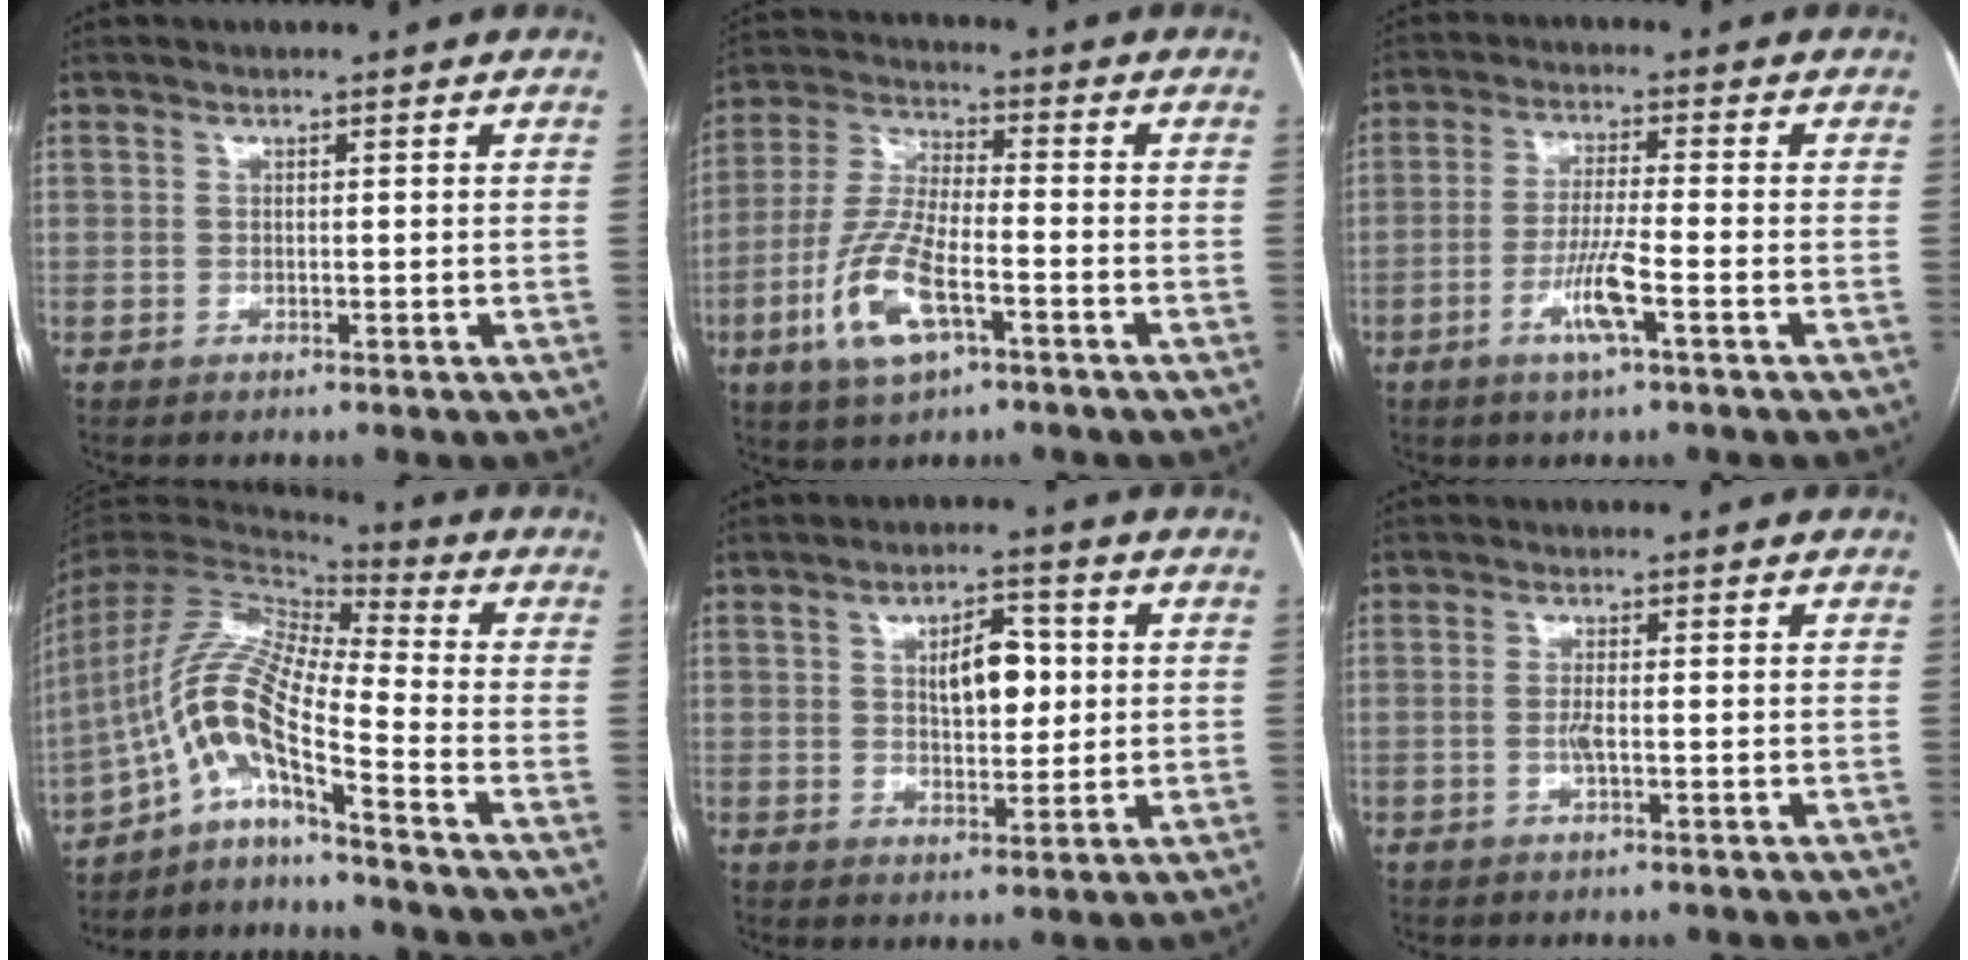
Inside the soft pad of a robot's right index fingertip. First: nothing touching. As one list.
[{"total": 12.0, "force": [-4.9, 3.5, 10.3], "torque": [-0.228, -0.008, -0.091]}, {"total": 6.5, "force": [-2.7, -0.1, 5.9], "torque": [-0.119, -0.006, -0.048]}, {"total": 11.5, "force": [-7.2, 0.2, 9.0], "torque": [-0.185, 0.018, -0.135]}, {"total": 6.8, "force": [1.3, 3.1, 6.0], "torque": [-0.094, 0.010, 0.025]}, {"total": 1.6, "force": [-0.3, 0.2, 1.5], "torque": [-0.035, 0.000, -0.004]}]